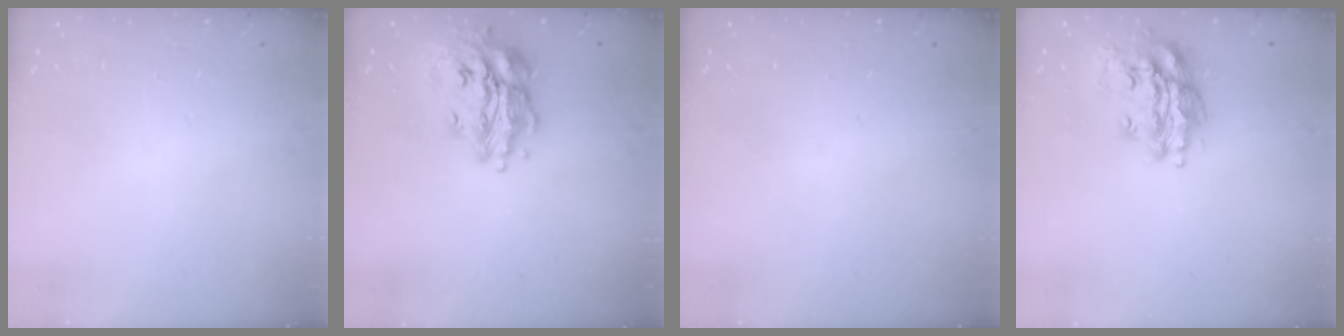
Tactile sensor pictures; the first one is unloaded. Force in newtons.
{"total": 16.1, "press": 15.9, "slide": 2.1}
{"total": 0.0}
{"total": 15.9, "press": 15.7, "slide": 2.2}